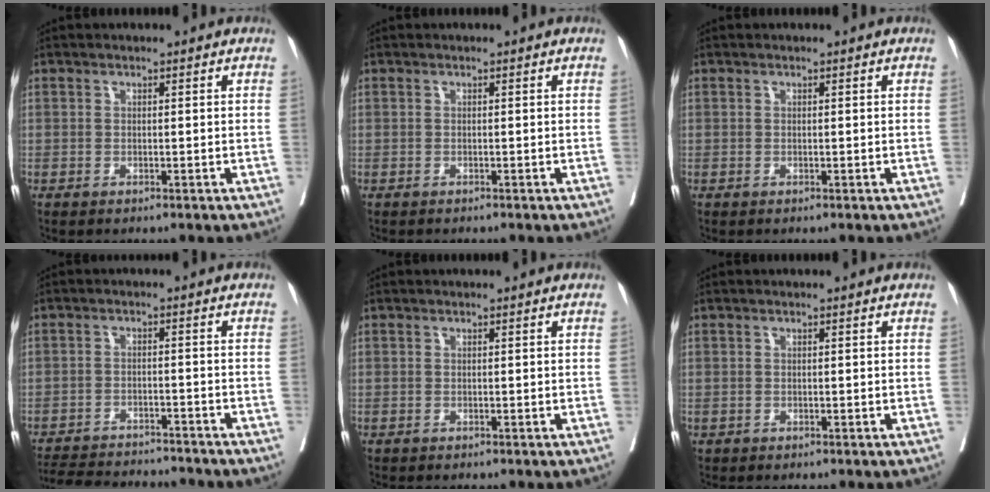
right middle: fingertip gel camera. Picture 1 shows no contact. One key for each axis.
{"total": 0.9, "fx": -0.9, "fy": 0.2, "fz": 0.3, "tx": -0.007, "ty": -0.002, "tz": -0.014}
{"total": 0.0}
{"total": 14.2, "fx": -13.3, "fy": 2.1, "fz": 4.3, "tx": -0.081, "ty": -0.007, "tz": -0.186}
{"total": 0.0}
{"total": 0.0}